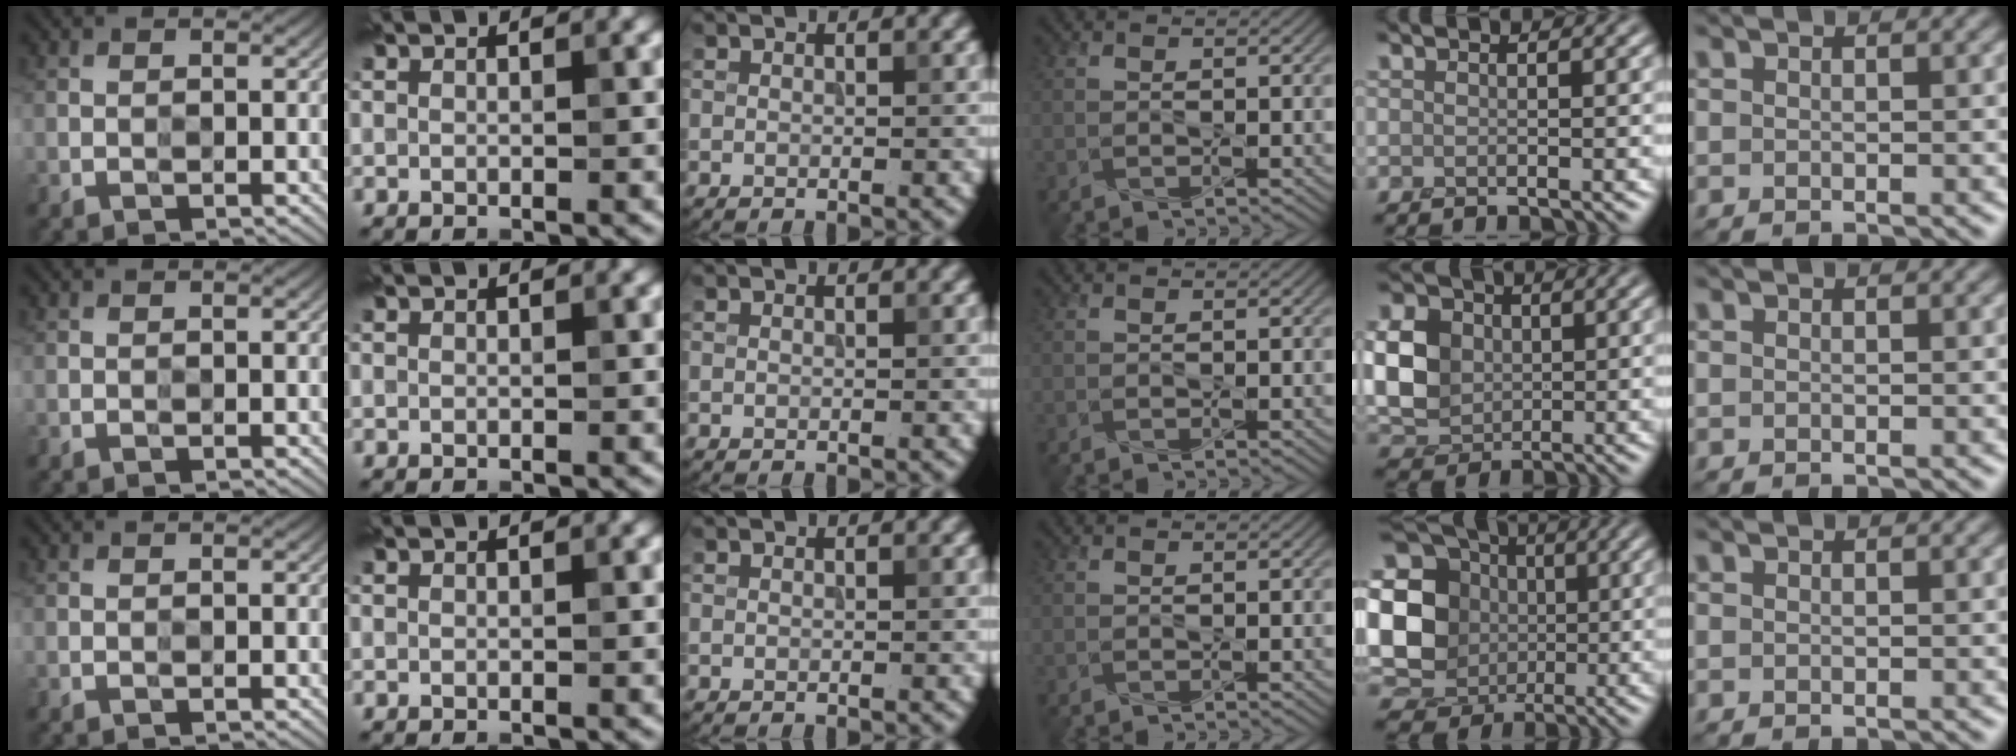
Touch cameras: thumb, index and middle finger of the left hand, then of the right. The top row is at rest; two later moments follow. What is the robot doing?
{"motion": "press", "object": "toy piano key"}